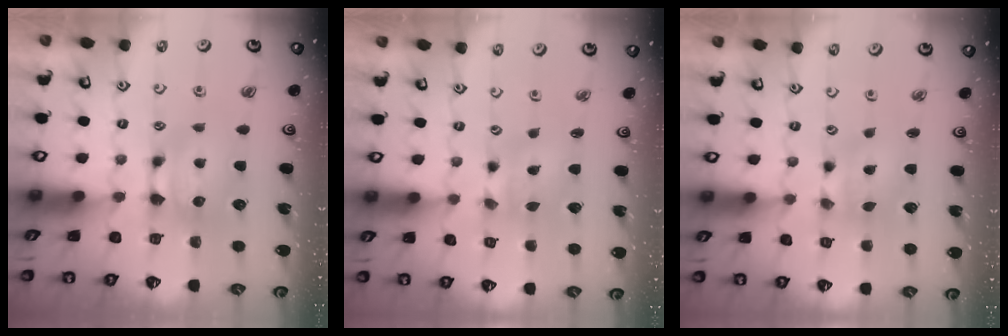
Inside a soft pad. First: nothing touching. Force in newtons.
{"total": 1.4, "press": 0.9, "slide": 1.1}
{"total": 1.9, "press": 1.3, "slide": 1.4}